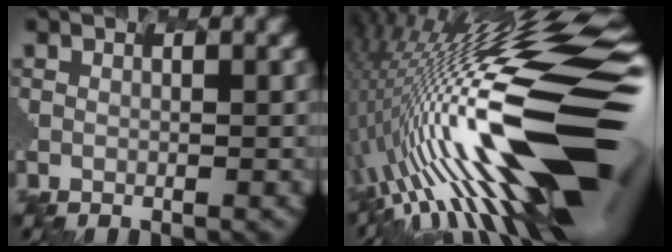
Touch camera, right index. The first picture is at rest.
{"total": 16.1, "force": [-1.2, 4.1, 15.6], "torque": [-0.270, 0.034, -0.042]}